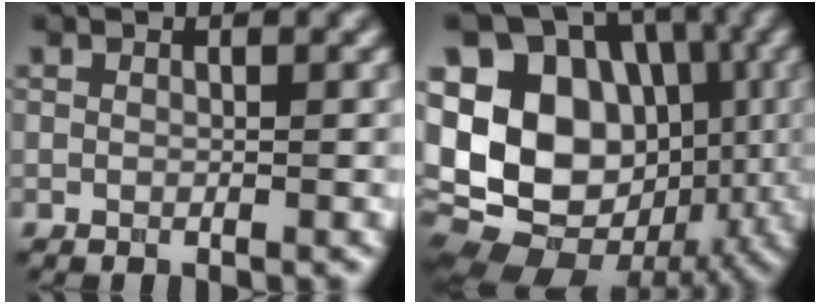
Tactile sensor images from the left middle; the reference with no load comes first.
{"total": 15.7, "force": [0.0, 12.3, 9.7], "torque": [-0.168, 0.018, -0.003]}